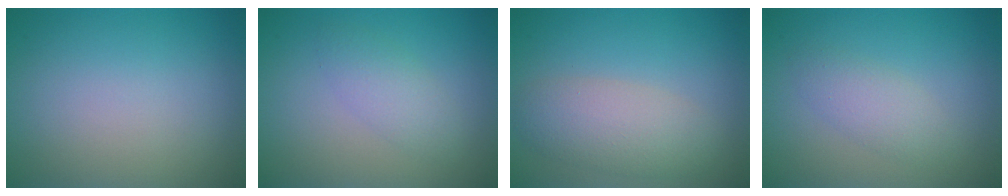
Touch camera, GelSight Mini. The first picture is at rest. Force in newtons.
{"total": 2.2, "press": 2.2, "slide": 0.1}
{"total": 4.2, "press": 4.1, "slide": 0.4}
{"total": 2.2, "press": 2.2, "slide": 0.0}